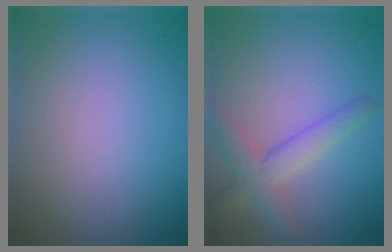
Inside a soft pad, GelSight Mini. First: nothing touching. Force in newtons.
{"total": 3.6, "press": 3.6, "slide": 0.1}